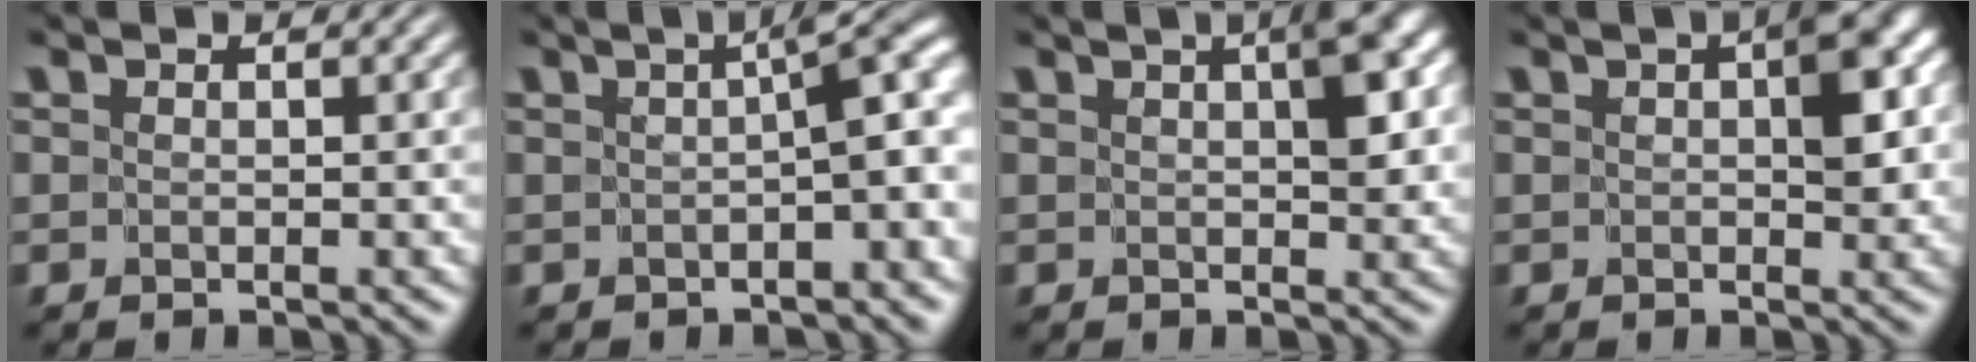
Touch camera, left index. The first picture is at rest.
{"total": 4.7, "force": [-0.1, 0.9, 4.7], "torque": [-0.047, 0.012, -0.003]}
{"total": 3.5, "force": [1.1, 1.1, 3.1], "torque": [-0.038, 0.008, 0.013]}
{"total": 4.0, "force": [0.6, 2.0, 3.4], "torque": [-0.037, 0.005, 0.001]}